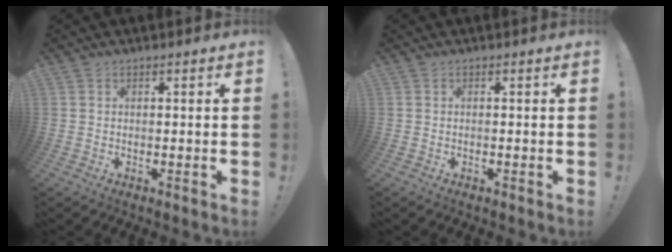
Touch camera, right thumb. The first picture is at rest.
{"total": 0.0}